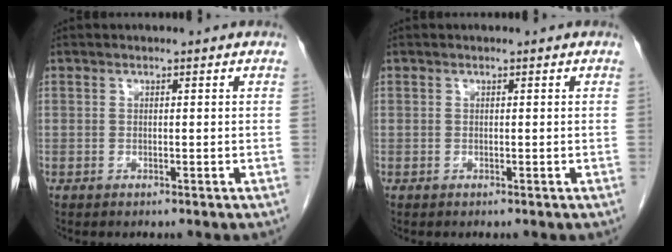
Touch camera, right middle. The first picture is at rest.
{"total": 0.0}